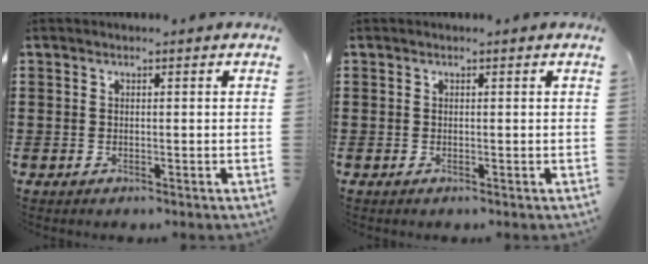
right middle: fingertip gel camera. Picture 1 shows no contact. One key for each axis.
{"total": 0.0}